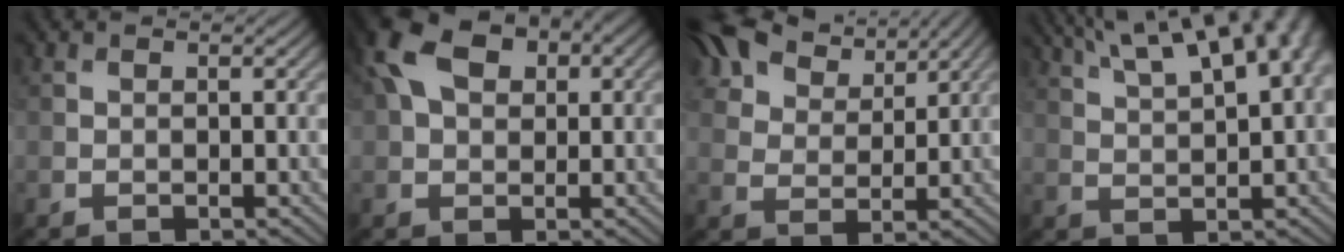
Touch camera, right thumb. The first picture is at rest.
{"total": 9.3, "force": [2.9, 6.1, 6.4], "torque": [-0.145, 0.015, 0.049]}
{"total": 8.8, "force": [6.9, 4.2, 3.6], "torque": [-0.089, 0.019, 0.127]}
{"total": 14.0, "force": [7.8, 5.1, 10.5], "torque": [-0.172, 0.041, 0.107]}